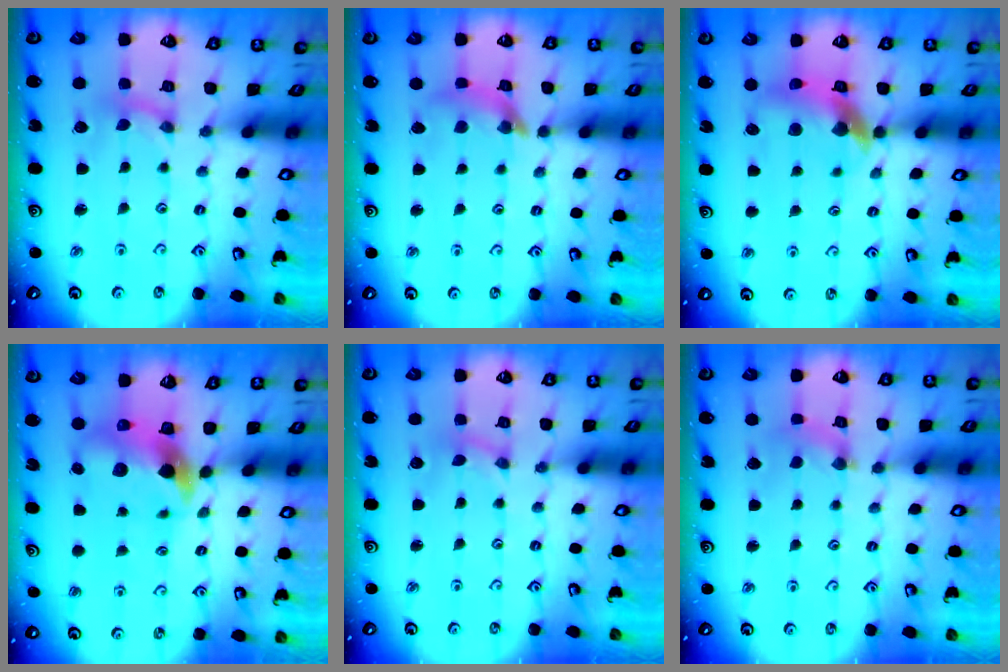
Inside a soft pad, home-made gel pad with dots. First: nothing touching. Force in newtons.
{"total": 10.2, "press": 10.1, "slide": 1.3}
{"total": 10.3, "press": 10.1, "slide": 1.6}
{"total": 9.1, "press": 9.0, "slide": 1.7}
{"total": 0.0}
{"total": 1.5, "press": 1.5, "slide": 0.4}